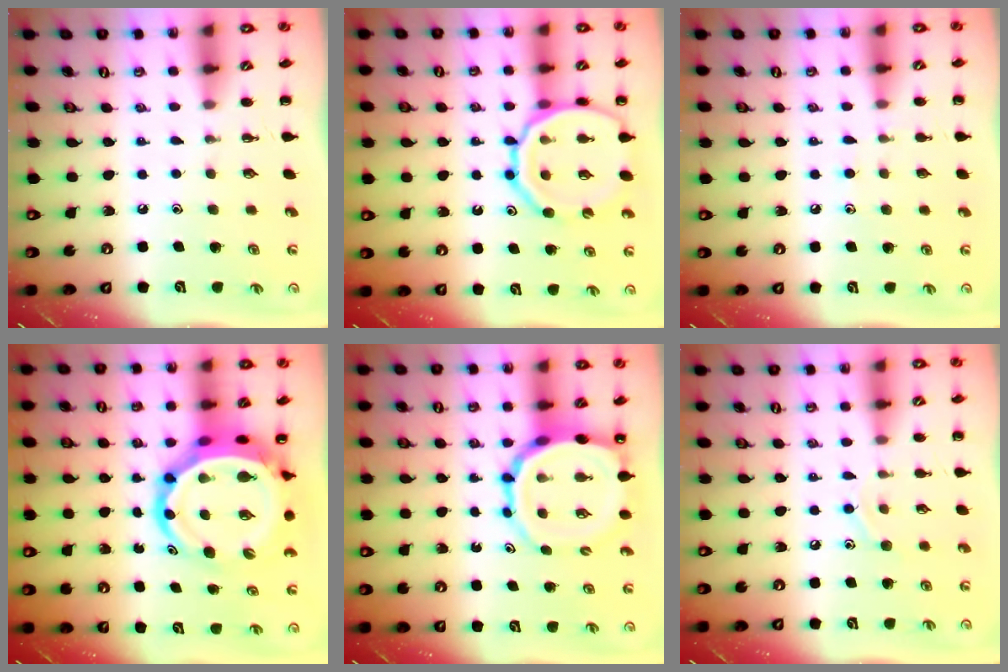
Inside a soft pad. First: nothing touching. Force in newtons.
{"total": 17.8, "press": 17.6, "slide": 2.5}
{"total": 5.3, "press": 5.0, "slide": 1.9}
{"total": 11.7, "press": 11.3, "slide": 3.2}
{"total": 12.8, "press": 12.3, "slide": 3.5}
{"total": 8.9, "press": 8.7, "slide": 1.7}